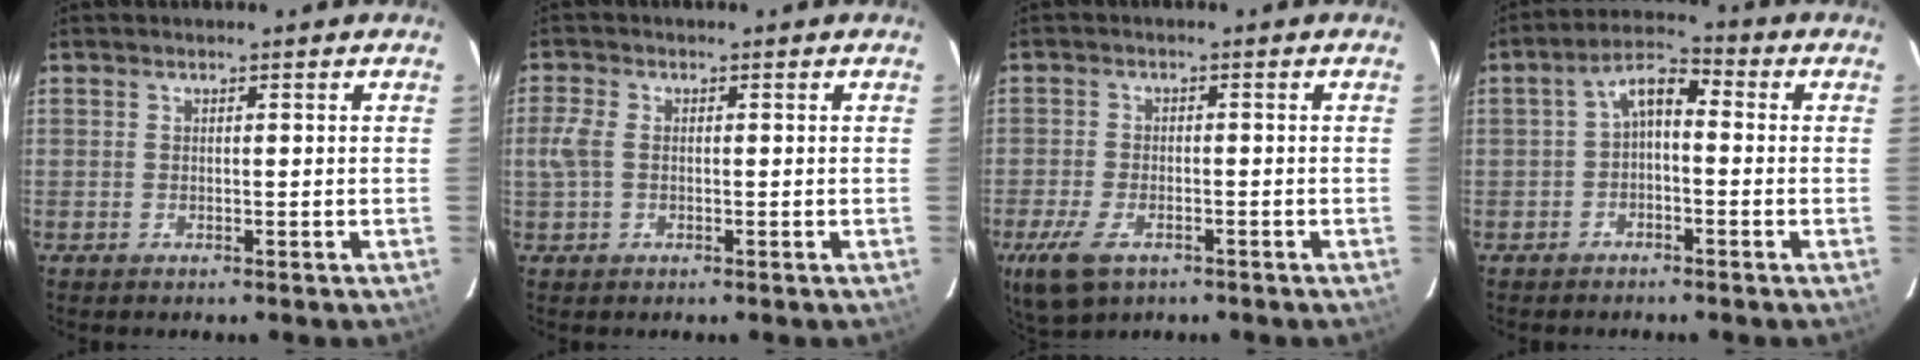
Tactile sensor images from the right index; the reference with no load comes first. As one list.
[{"total": 3.3, "force": [-0.3, 2.2, 2.5], "torque": [-0.063, 0.006, -0.008]}, {"total": 8.7, "force": [-4.9, 4.4, 5.7], "torque": [-0.145, -0.024, -0.089]}, {"total": 4.9, "force": [-1.0, 2.6, 4.0], "torque": [-0.080, 0.022, -0.022]}]